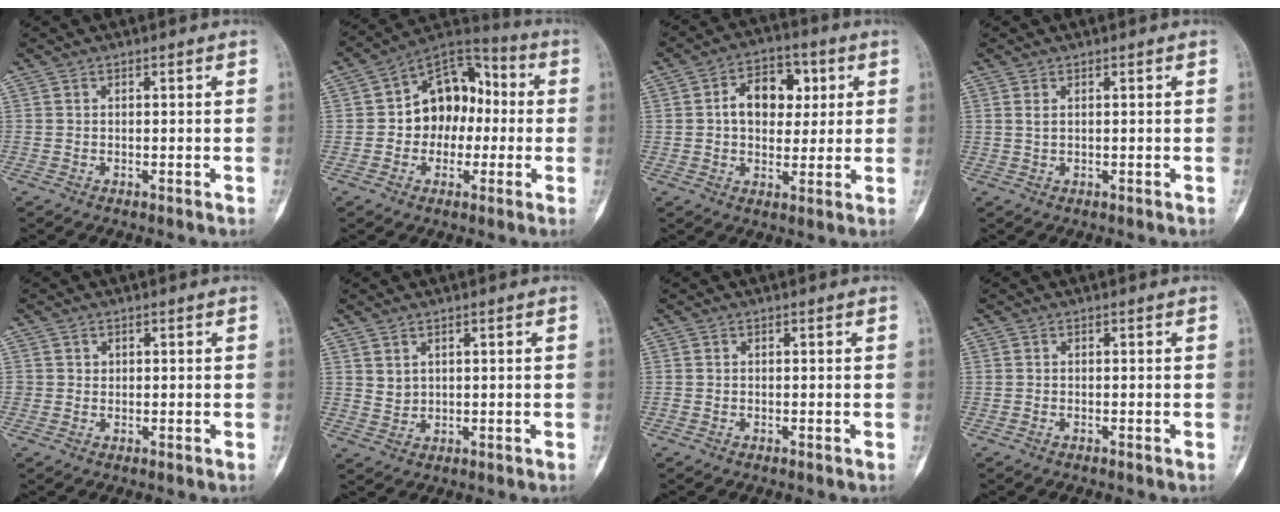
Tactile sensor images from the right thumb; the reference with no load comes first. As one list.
[{"total": 13.9, "force": [-0.5, 10.4, 9.2], "torque": [-0.089, 0.043, -0.021]}, {"total": 10.7, "force": [2.2, 7.5, 7.4], "torque": [-0.074, 0.010, 0.031]}, {"total": 1.0, "force": [0.4, 0.4, 0.8], "torque": [-0.019, 0.003, 0.012]}, {"total": 1.3, "force": [0.3, 1.3, 0.1], "torque": [0.012, 0.002, 0.003]}, {"total": 2.3, "force": [1.2, 1.6, 0.9], "torque": [-0.010, -0.012, 0.032]}, {"total": 0.0}, {"total": 0.0}]